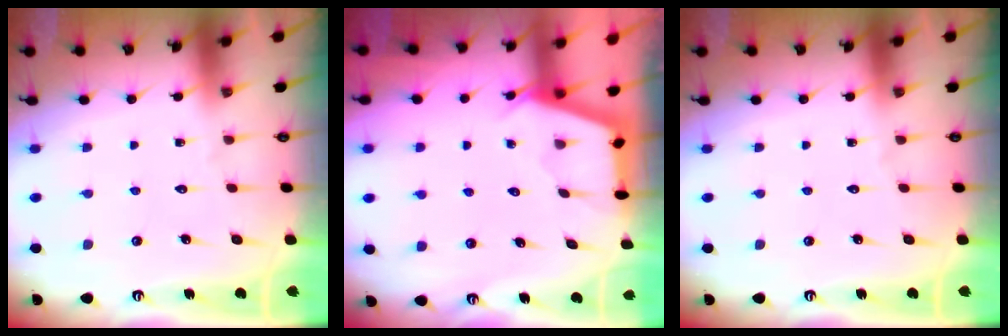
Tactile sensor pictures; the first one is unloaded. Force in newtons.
{"total": 2.9, "press": 2.9, "slide": 0.3}
{"total": 0.0}